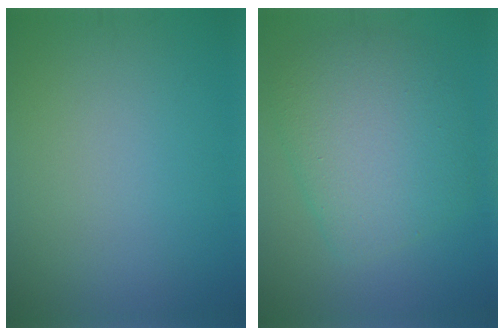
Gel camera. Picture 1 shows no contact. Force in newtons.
{"total": 7.0, "press": 7.0, "slide": 0.2}